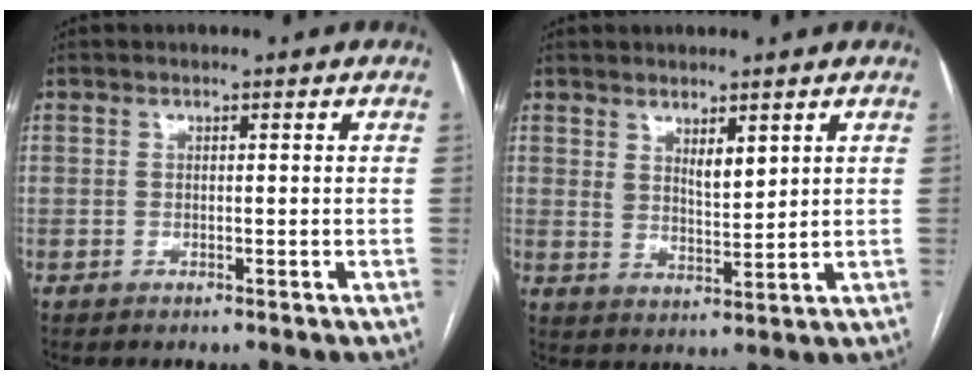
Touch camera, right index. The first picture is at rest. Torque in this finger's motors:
{"motor_torque": [-0.16, -0.03, -0.01, 0.01]}